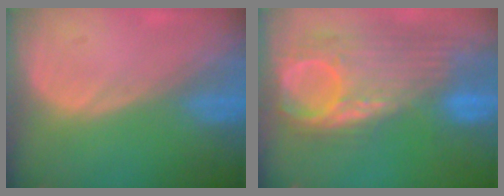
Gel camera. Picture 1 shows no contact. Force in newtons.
{"total": 11.9, "press": 10.4, "slide": 5.8}